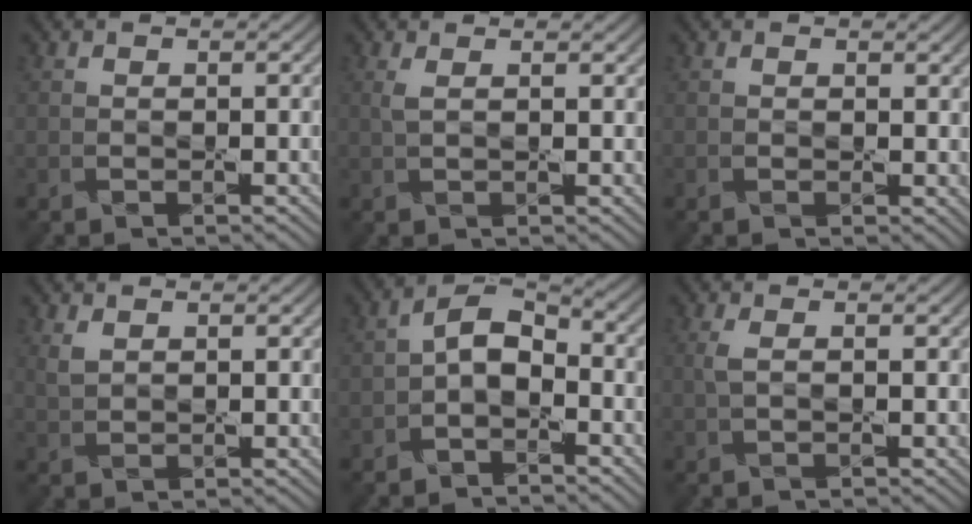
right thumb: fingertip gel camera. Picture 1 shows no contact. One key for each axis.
{"total": 1.7, "fx": 0.9, "fy": 0.5, "fz": 1.3, "tx": -0.036, "ty": 0.000, "tz": 0.020}
{"total": 1.1, "fx": 0.4, "fy": 0.8, "fz": 0.6, "tx": -0.014, "ty": -0.006, "tz": 0.008}
{"total": 2.3, "fx": 1.5, "fy": 1.1, "fz": 1.3, "tx": -0.038, "ty": -0.002, "tz": 0.034}
{"total": 4.4, "fx": -1.3, "fy": 2.6, "fz": 3.2, "tx": -0.058, "ty": 0.009, "tz": -0.033}
{"total": 1.9, "fx": 0.7, "fy": 0.7, "fz": 1.6, "tx": -0.043, "ty": 0.002, "tz": 0.014}